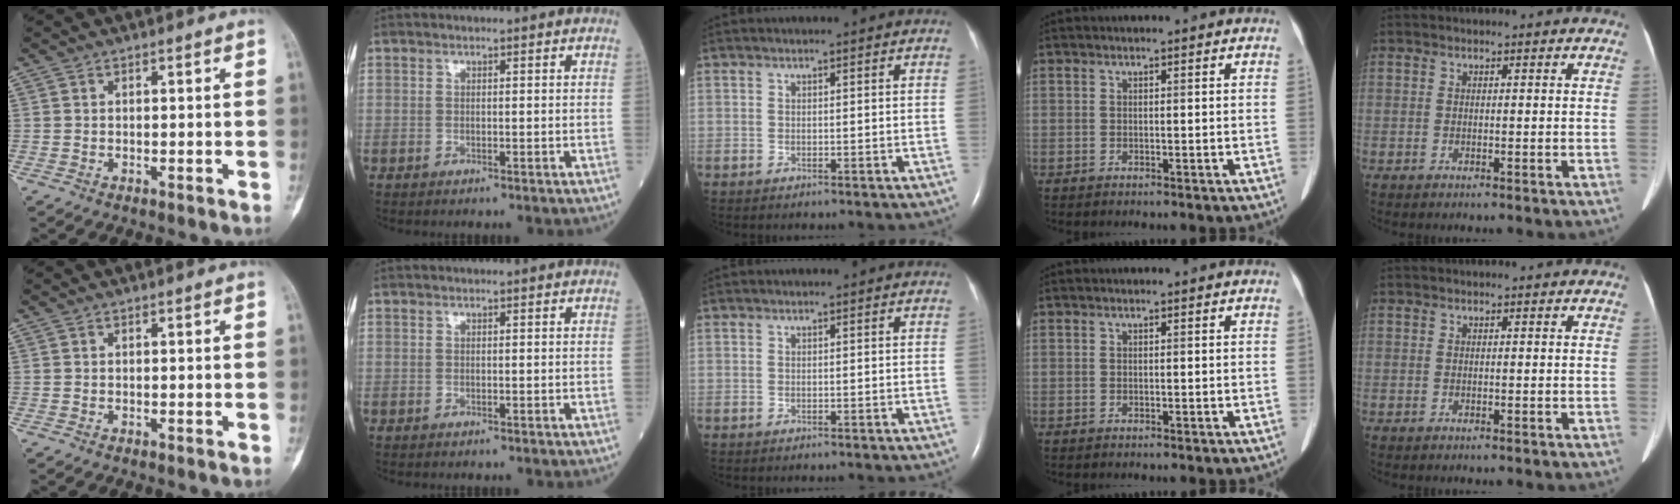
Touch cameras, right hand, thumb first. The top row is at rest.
{}